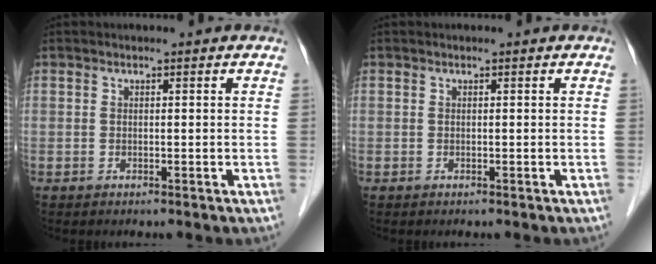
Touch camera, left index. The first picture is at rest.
{"total": 0.0}